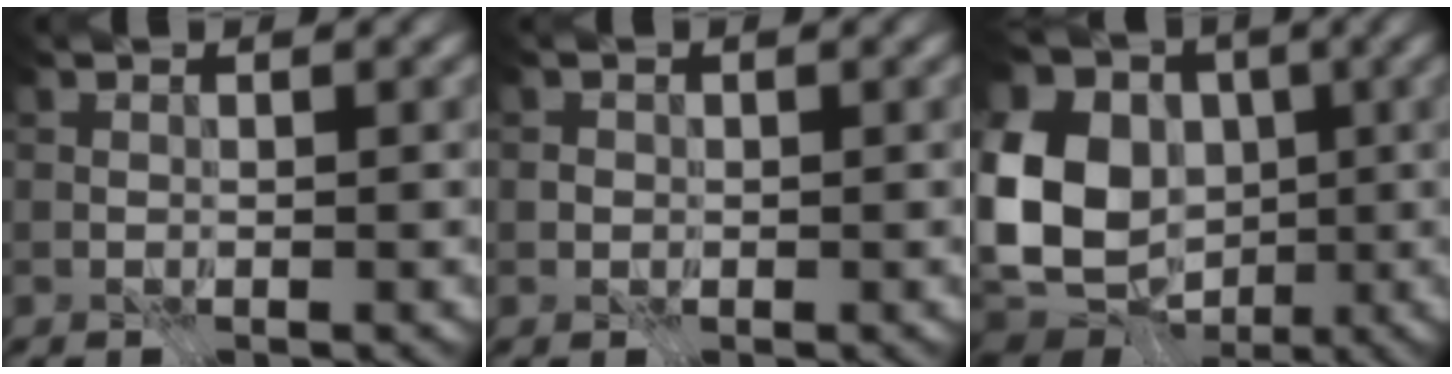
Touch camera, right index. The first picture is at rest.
{"total": 0.7, "force": [-0.2, 0.7, 0.0], "torque": [0.000, -0.002, -0.007]}
{"total": 16.0, "force": [-1.1, 12.5, 9.9], "torque": [-0.219, 0.011, -0.029]}